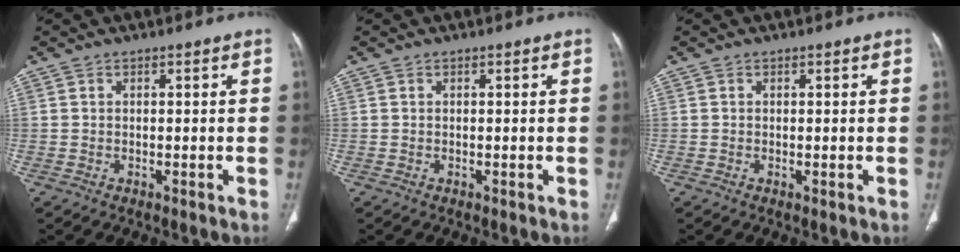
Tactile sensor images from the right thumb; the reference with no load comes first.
{"total": 0.0}
{"total": 0.0}